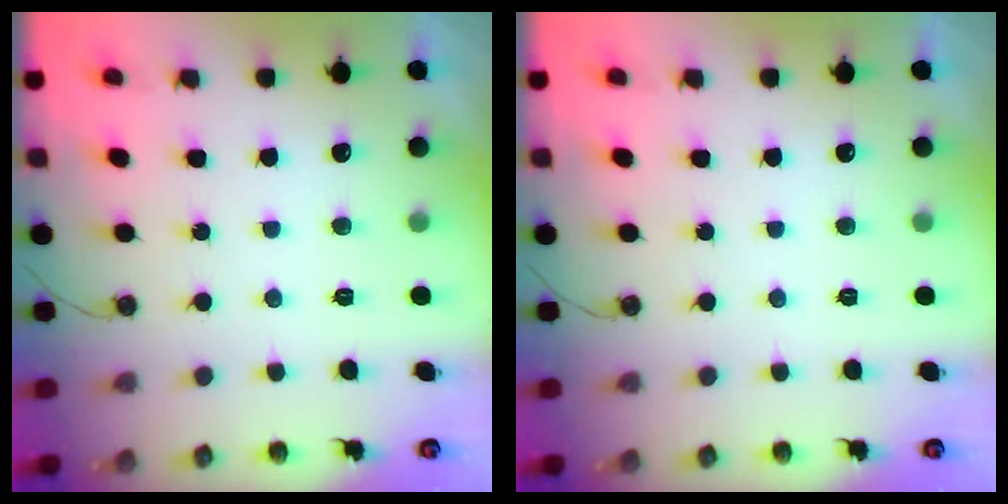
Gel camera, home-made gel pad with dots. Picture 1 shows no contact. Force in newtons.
{"total": 0.0}